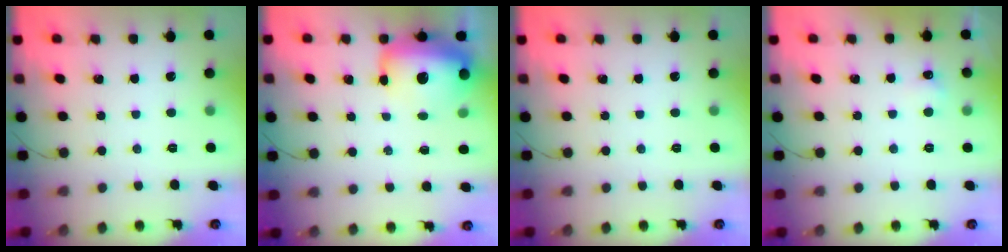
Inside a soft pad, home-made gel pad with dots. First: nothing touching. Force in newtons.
{"total": 24.4, "press": 21.3, "slide": 11.9}
{"total": 0.0}
{"total": 3.3, "press": 3.0, "slide": 1.2}